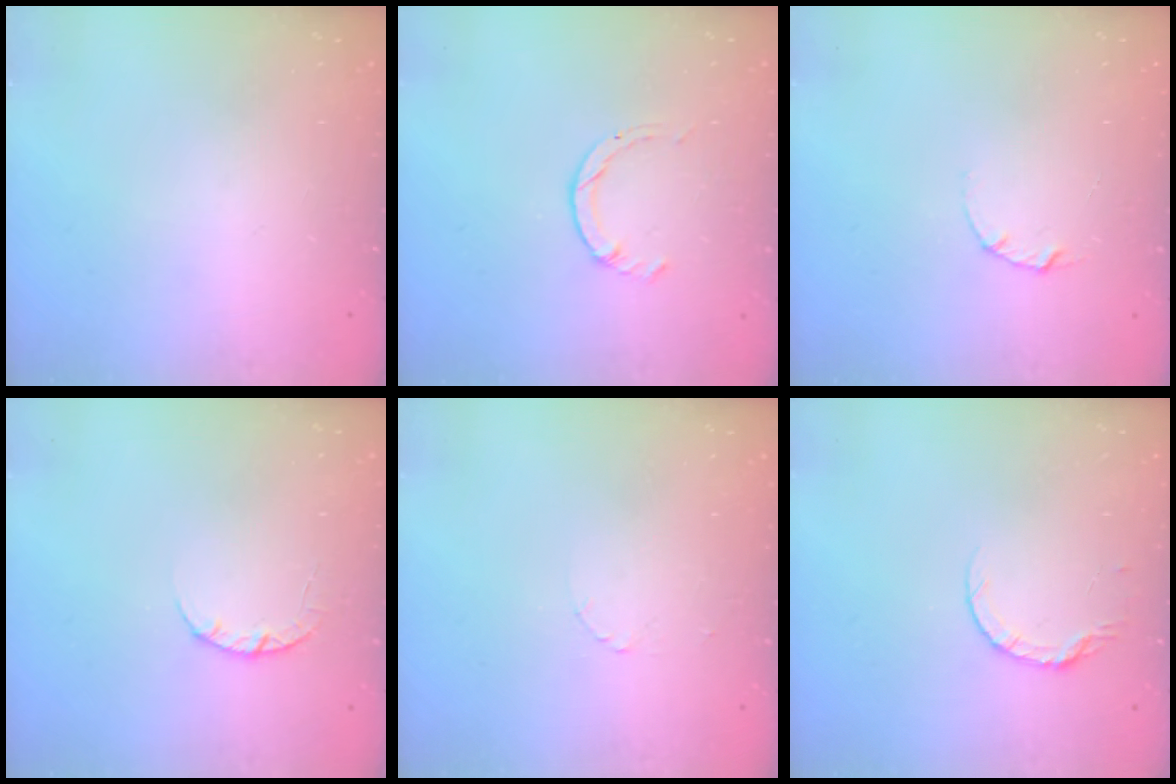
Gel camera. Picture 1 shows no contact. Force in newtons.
{"total": 1.4, "press": 1.4, "slide": 0.2}
{"total": 2.1, "press": 2.1, "slide": 0.1}
{"total": 3.4, "press": 3.4, "slide": 0.4}
{"total": 1.3, "press": 1.3, "slide": 0.1}
{"total": 5.3, "press": 5.2, "slide": 0.6}